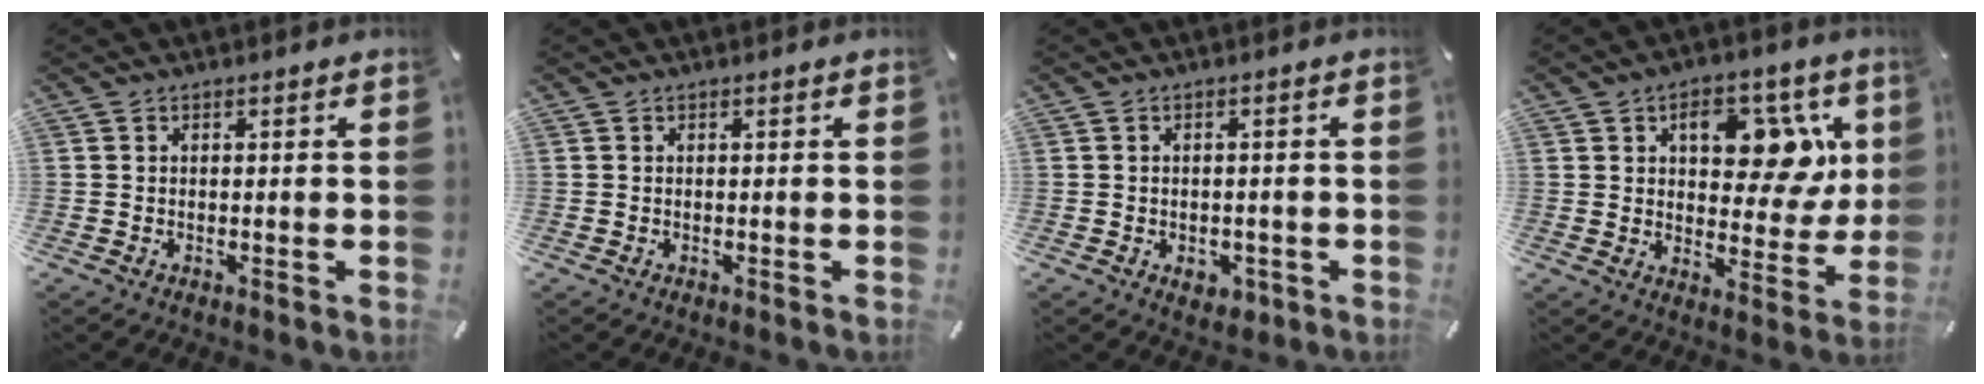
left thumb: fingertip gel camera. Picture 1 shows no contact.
{"total": 0.0}
{"total": 3.4, "force": [-1.4, 2.5, 1.8], "torque": [-0.020, 0.002, -0.025]}
{"total": 13.6, "force": [5.2, 8.2, 9.6], "torque": [-0.102, -0.024, 0.081]}